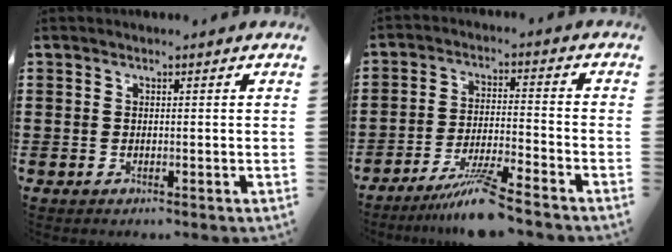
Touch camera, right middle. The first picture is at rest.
{"total": 7.6, "force": [-6.2, -0.2, 4.3], "torque": [-0.086, -0.015, -0.116]}